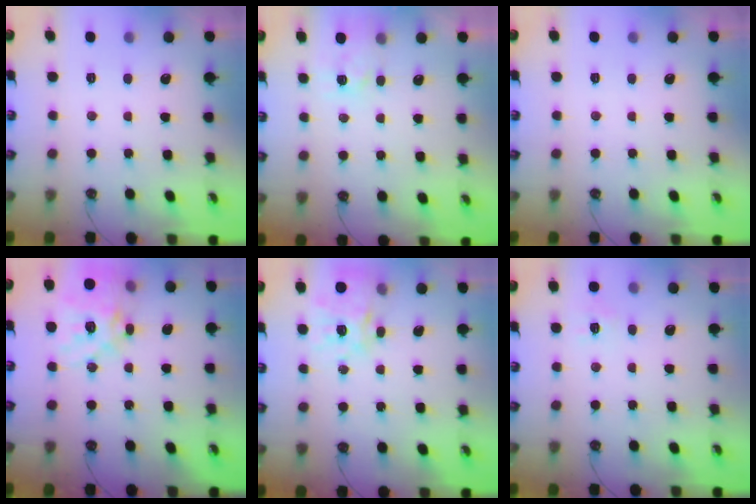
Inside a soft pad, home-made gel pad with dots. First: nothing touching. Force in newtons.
{"total": 5.6, "press": 5.6, "slide": 0.3}
{"total": 0.0}
{"total": 19.6, "press": 19.5, "slide": 1.9}
{"total": 14.5, "press": 14.4, "slide": 1.2}
{"total": 7.2, "press": 7.1, "slide": 1.3}